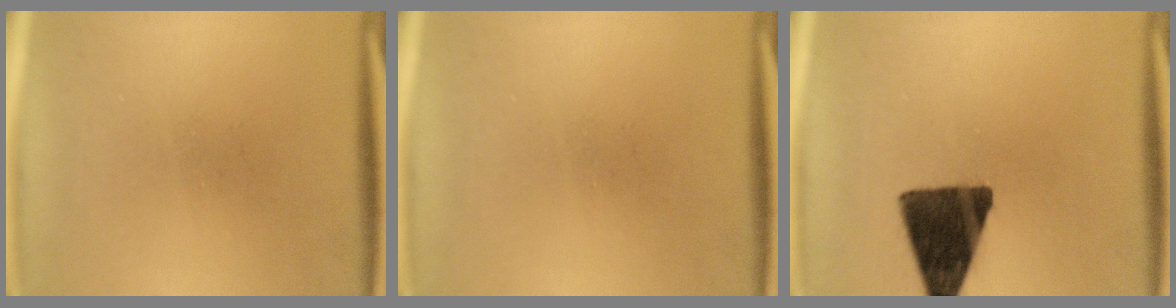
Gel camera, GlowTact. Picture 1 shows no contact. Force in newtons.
{"total": 0.0}
{"total": 14.5}